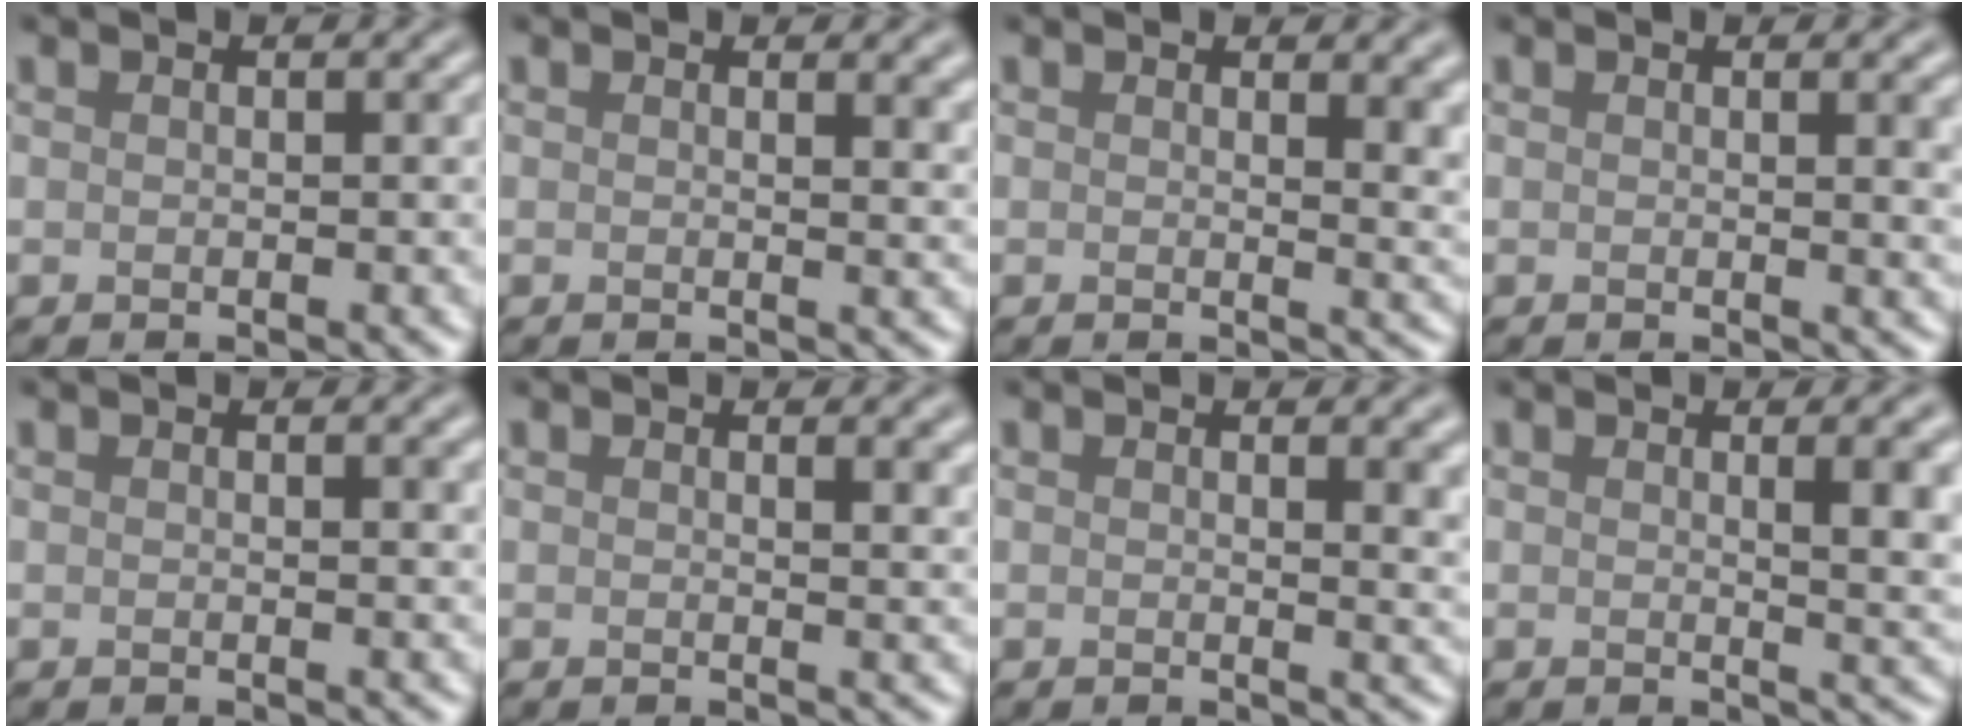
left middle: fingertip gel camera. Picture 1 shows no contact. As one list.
[{"total": 1.9, "force": [1.1, 0.7, 1.3], "torque": [-0.013, -0.001, 0.017]}, {"total": 3.9, "force": [1.5, 1.9, 3.0], "torque": [-0.023, -0.005, 0.023]}, {"total": 1.9, "force": [0.6, 0.5, 1.7], "torque": [-0.016, -0.001, 0.008]}, {"total": 0.6, "force": [0.4, 0.0, 0.4], "torque": [-0.005, -0.001, 0.008]}, {"total": 1.6, "force": [1.0, 0.6, 1.2], "torque": [-0.011, -0.002, 0.016]}, {"total": 3.1, "force": [1.2, 1.3, 2.5], "torque": [-0.019, 0.000, 0.015]}, {"total": 4.0, "force": [1.0, 1.2, 3.7], "torque": [-0.038, -0.001, 0.014]}]